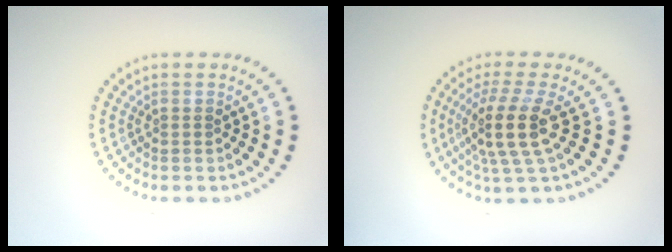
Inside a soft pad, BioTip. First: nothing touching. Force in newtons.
{"total": 4.3, "press": 3.3, "slide": 2.8}